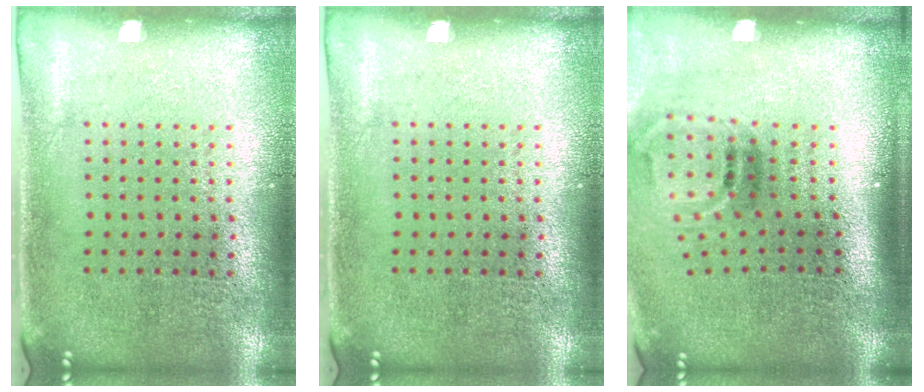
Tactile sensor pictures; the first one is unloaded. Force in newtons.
{"total": 0.0}
{"total": 2.0, "press": 1.2, "slide": 1.6}